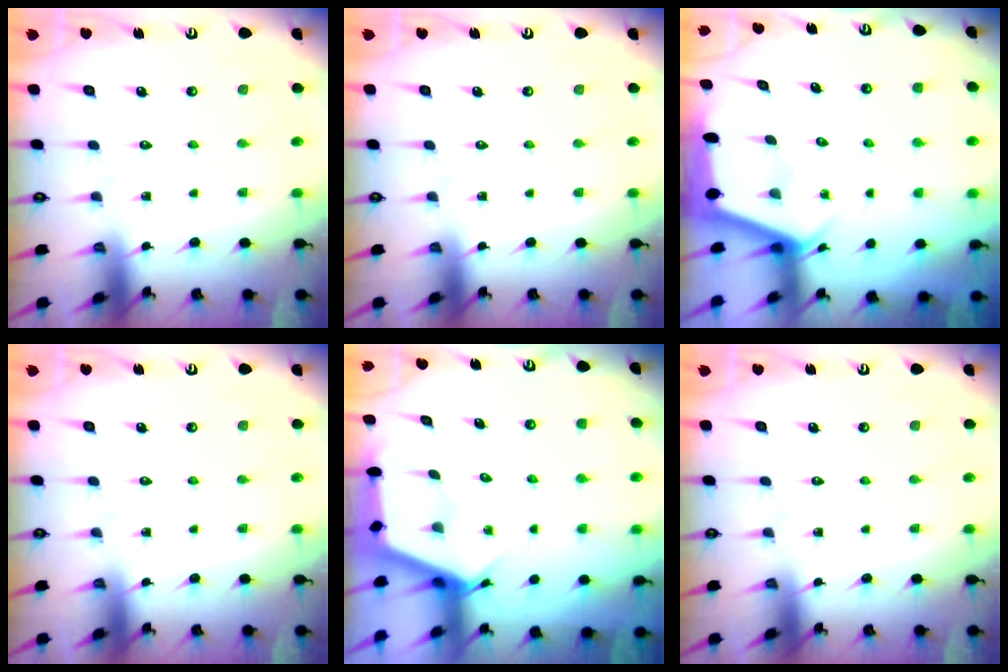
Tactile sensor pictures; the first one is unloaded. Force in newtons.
{"total": 0.0}
{"total": 2.3, "press": 2.3, "slide": 0.3}
{"total": 0.0}
{"total": 2.7, "press": 2.7, "slide": 0.3}
{"total": 0.0}